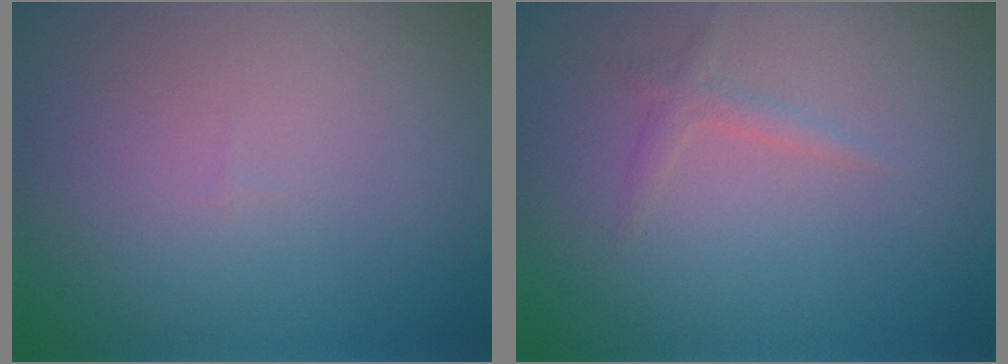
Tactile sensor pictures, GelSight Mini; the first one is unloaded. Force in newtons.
{"total": 1.1, "press": 1.1, "slide": 0.0}